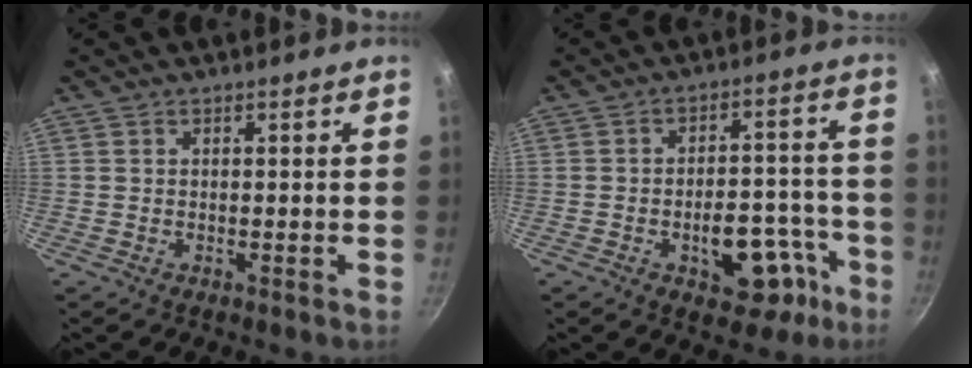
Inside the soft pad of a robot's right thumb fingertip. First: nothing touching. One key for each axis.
{"total": 12.7, "fx": -5.7, "fy": 7.1, "fz": 8.8, "tx": -0.066, "ty": 0.050, "tz": -0.067}